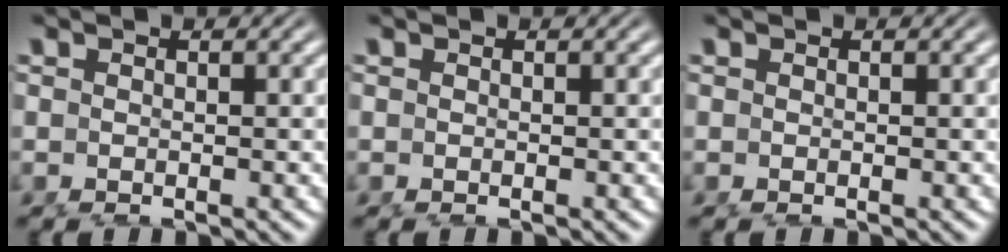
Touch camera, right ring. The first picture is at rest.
{"total": 0.0}
{"total": 0.0}